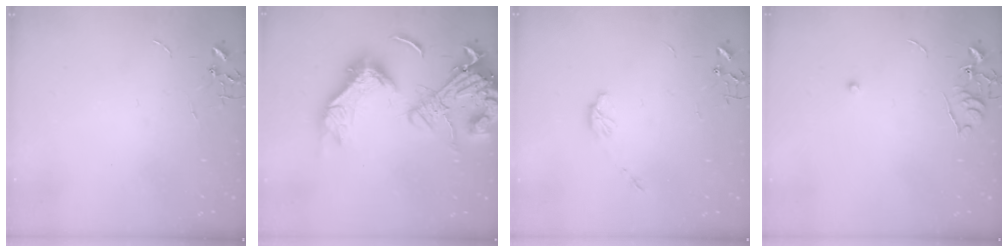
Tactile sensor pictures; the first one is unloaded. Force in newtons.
{"total": 25.4, "press": 25.1, "slide": 3.8}
{"total": 4.6, "press": 4.6, "slide": 0.5}
{"total": 6.0, "press": 6.0, "slide": 0.7}